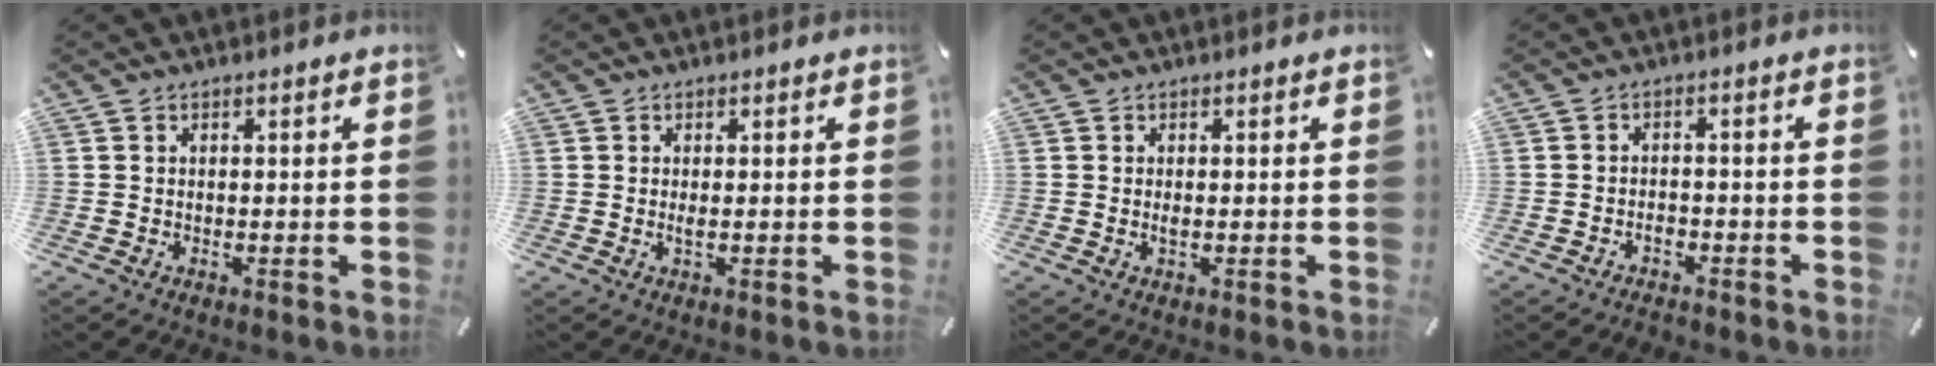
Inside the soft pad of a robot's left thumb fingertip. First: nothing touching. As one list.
[{"total": 1.3, "force": [0.0, 0.1, 1.3], "torque": [-0.026, -0.006, 0.000]}, {"total": 1.1, "force": [-0.1, 0.2, 1.1], "torque": [-0.021, -0.002, -0.001]}, {"total": 2.7, "force": [-1.9, 1.6, 1.2], "torque": [-0.023, 0.008, -0.036]}]